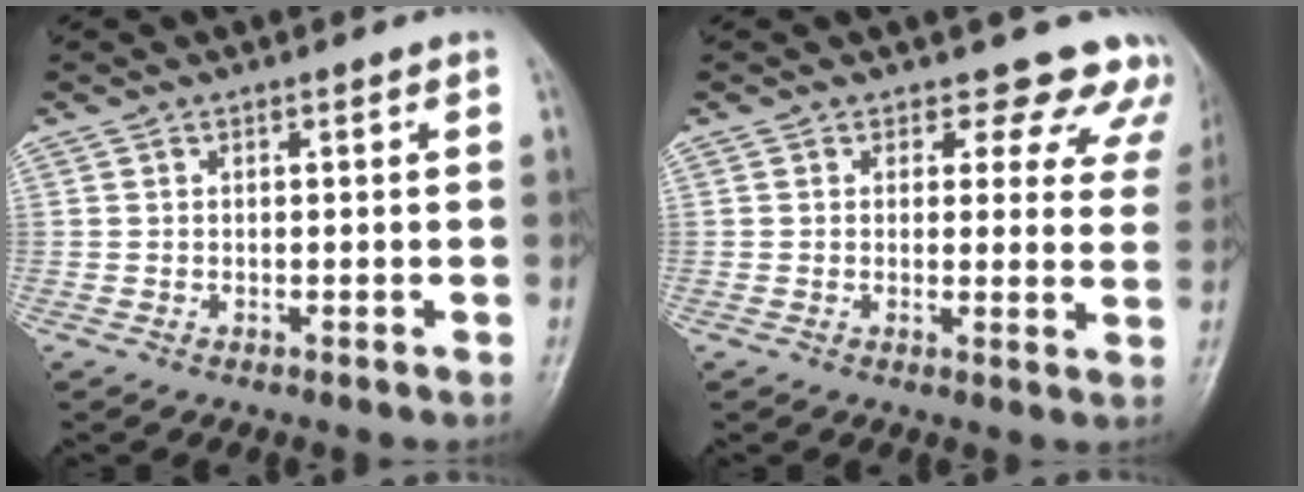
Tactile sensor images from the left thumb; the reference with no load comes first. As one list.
[{"total": 10.6, "force": [9.3, 5.0, 1.4], "torque": [0.044, -0.049, 0.071]}]